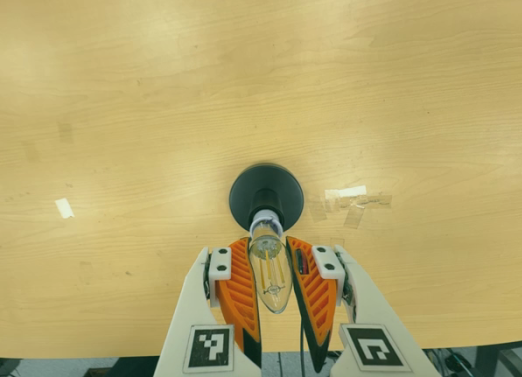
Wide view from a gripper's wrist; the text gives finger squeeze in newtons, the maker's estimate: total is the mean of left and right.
{"total": 18.5, "left": 19.5, "right": 17.4}